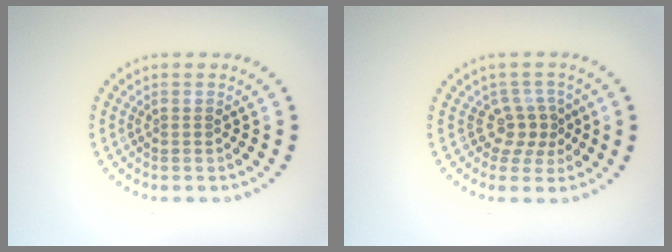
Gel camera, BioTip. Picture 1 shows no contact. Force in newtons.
{"total": 2.5, "press": 1.7, "slide": 1.8}